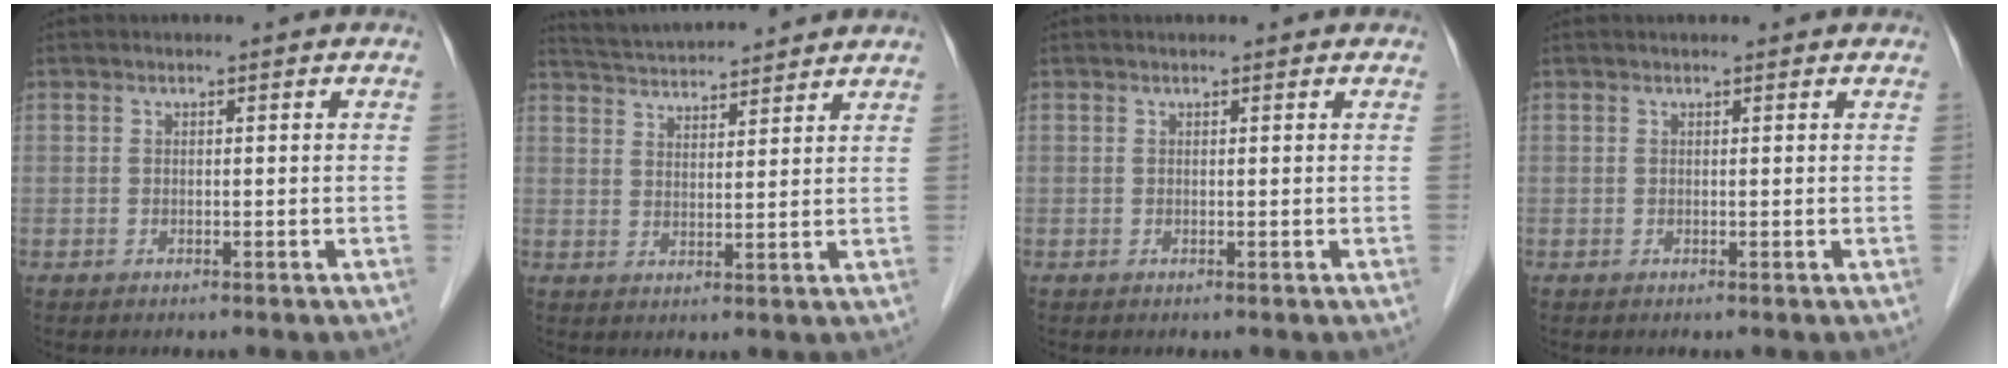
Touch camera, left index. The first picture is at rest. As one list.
[{"total": 10.7, "force": [10.2, 0.7, 3.1], "torque": [-0.063, 0.024, 0.157]}, {"total": 1.2, "force": [1.1, 0.4, 0.5], "torque": [-0.013, 0.015, 0.010]}, {"total": 1.9, "force": [1.7, 0.5, 0.7], "torque": [-0.012, 0.018, 0.015]}]